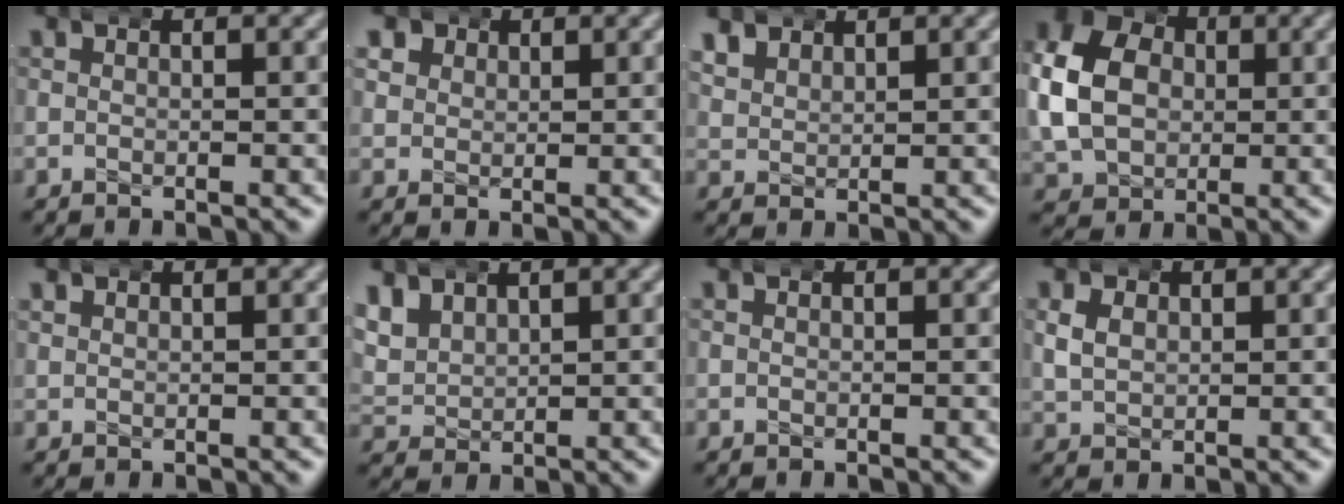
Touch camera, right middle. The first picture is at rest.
{"total": 3.5, "force": [1.6, 2.9, 1.1], "torque": [-0.025, -0.006, 0.028]}
{"total": 2.7, "force": [2.2, 1.5, 0.5], "torque": [-0.020, -0.001, 0.044]}
{"total": 12.1, "force": [1.6, 10.0, 6.5], "torque": [-0.132, 0.000, 0.019]}
{"total": 0.7, "force": [0.7, 0.1, -0.2], "torque": [0.007, 0.001, 0.014]}
{"total": 5.2, "force": [2.1, 4.3, 2.0], "torque": [-0.065, 0.002, 0.033]}
{"total": 0.0}
{"total": 3.0, "force": [0.5, 2.7, 1.1], "torque": [-0.028, -0.002, 0.012]}